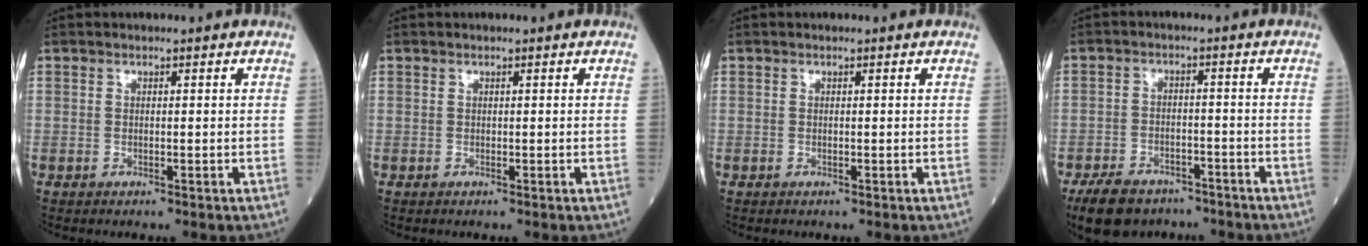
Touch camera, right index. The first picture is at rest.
{"total": 0.0}
{"total": 0.0}
{"total": 9.7, "force": [-7.5, 5.0, 3.6], "torque": [-0.067, -0.002, -0.117]}